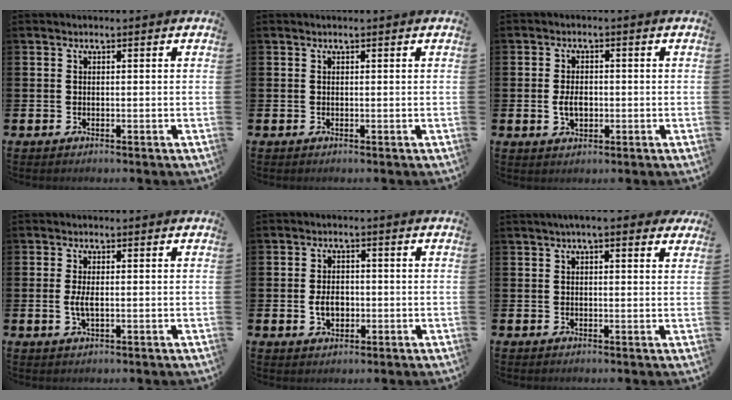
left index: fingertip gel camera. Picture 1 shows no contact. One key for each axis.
{"total": 0.0}
{"total": 3.1, "fx": -0.3, "fy": 2.0, "fz": 2.4, "tx": -0.035, "ty": 0.002, "tz": -0.008}
{"total": 2.3, "fx": 0.0, "fy": 0.8, "fz": 2.1, "tx": -0.038, "ty": 0.000, "tz": -0.002}
{"total": 3.3, "fx": -0.5, "fy": 2.3, "fz": 2.3, "tx": -0.027, "ty": -0.002, "tz": -0.015}
{"total": 2.9, "fx": 2.4, "fy": 0.4, "fz": 1.5, "tx": -0.025, "ty": -0.005, "tz": 0.041}